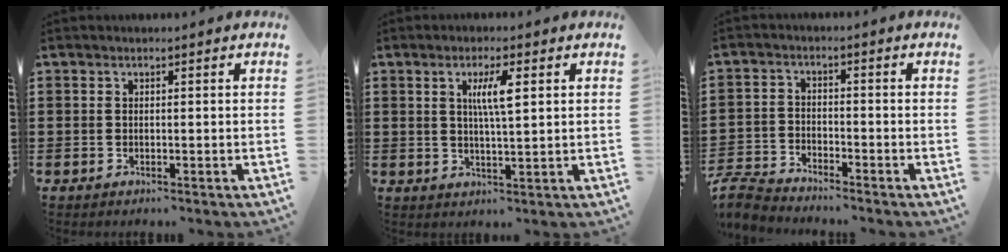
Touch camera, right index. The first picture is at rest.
{"total": 4.7, "force": [1.4, 0.8, 4.4], "torque": [-0.091, 0.006, 0.019]}
{"total": 4.1, "force": [-4.1, 0.6, 0.5], "torque": [-0.034, -0.006, -0.090]}